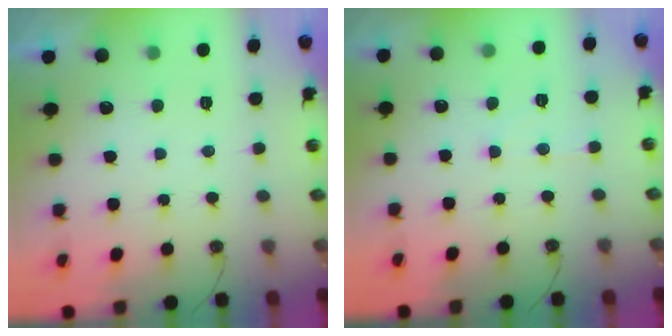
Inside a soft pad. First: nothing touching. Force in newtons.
{"total": 4.1, "press": 4.0, "slide": 0.6}